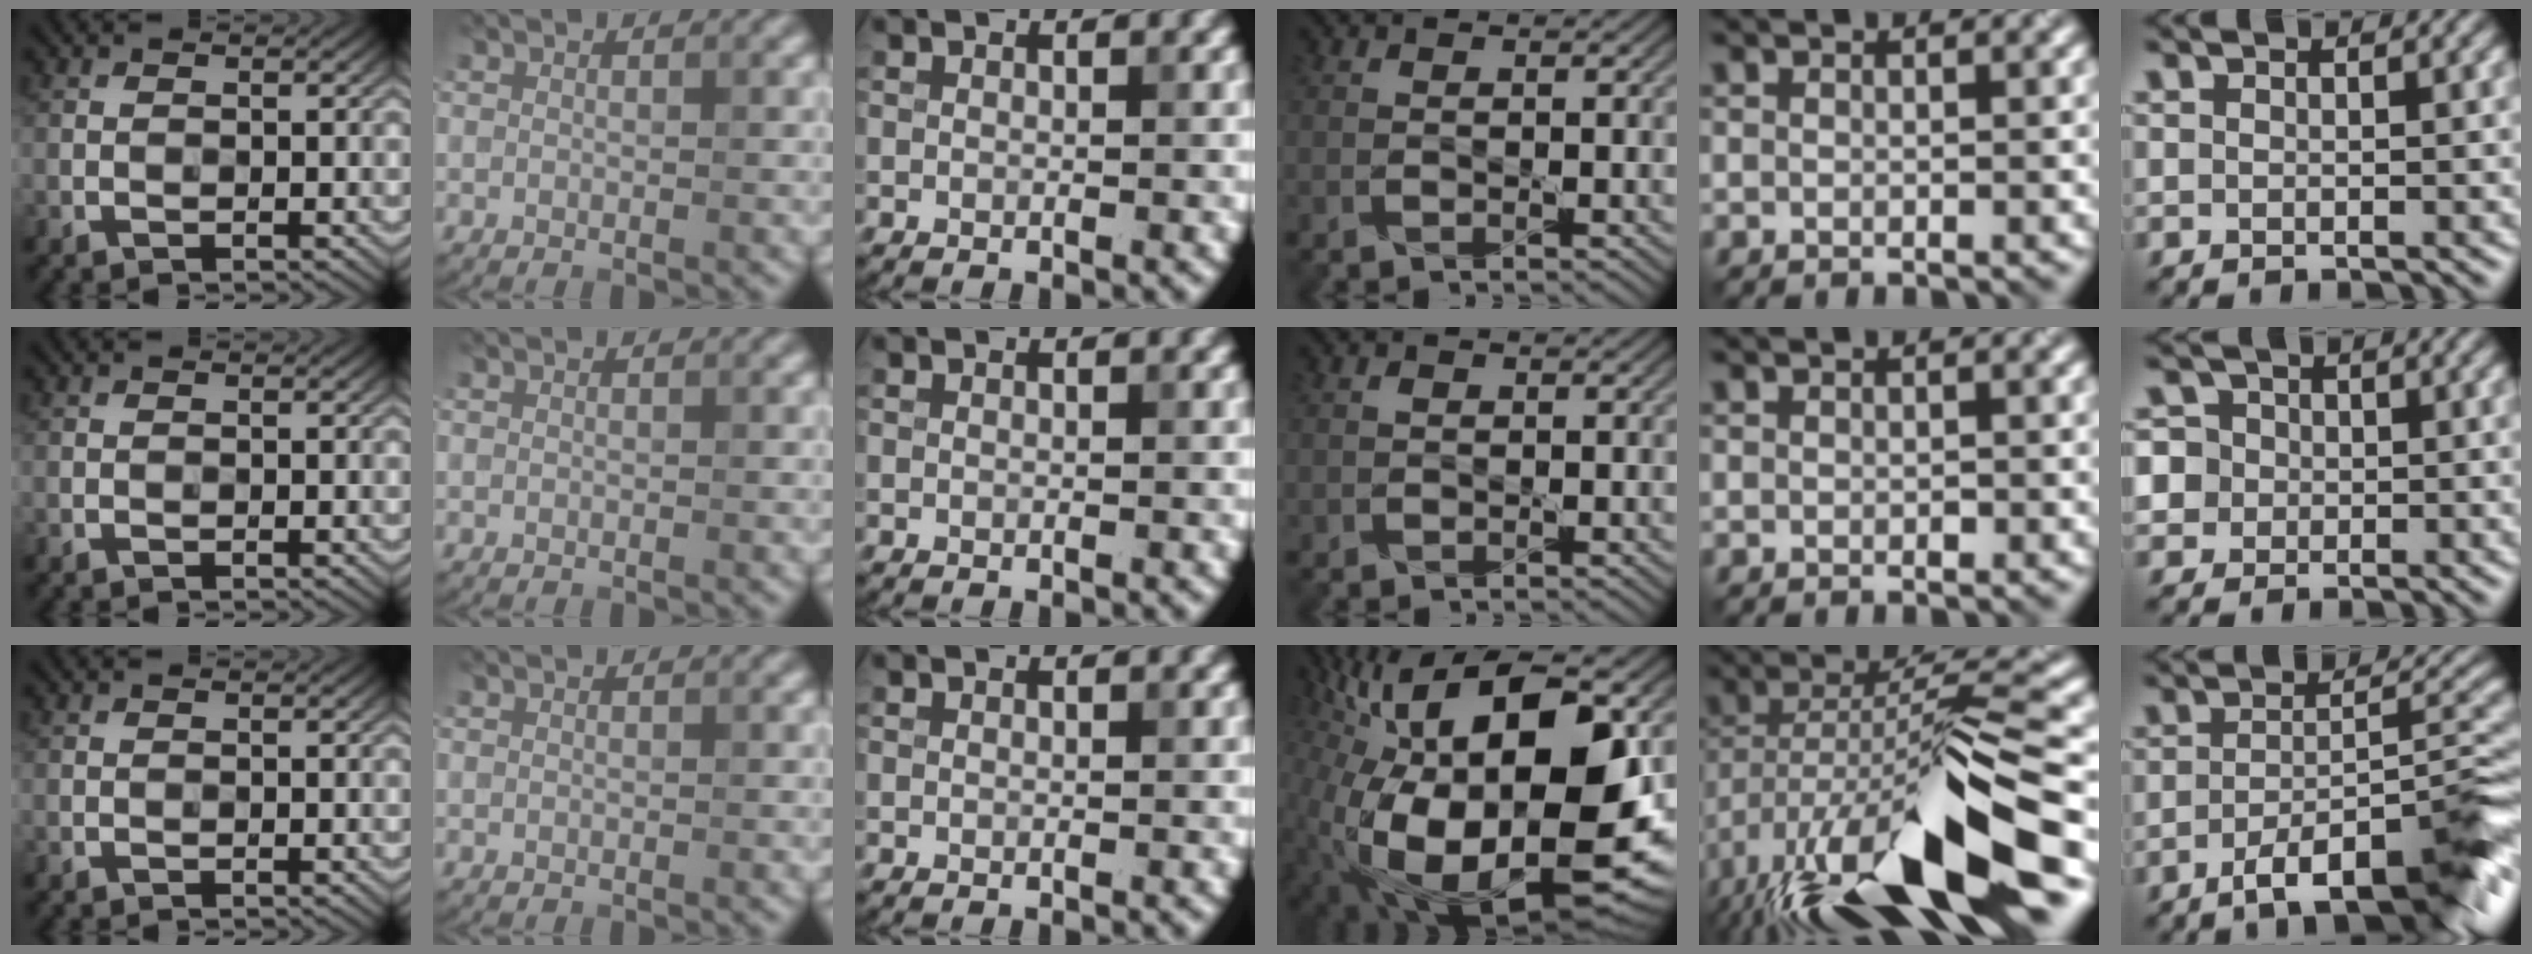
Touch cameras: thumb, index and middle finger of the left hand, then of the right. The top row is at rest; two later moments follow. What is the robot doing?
{"motion": "shake", "object": "box of matches"}